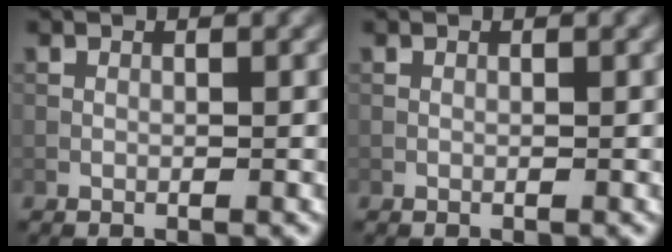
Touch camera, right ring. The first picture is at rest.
{"total": 0.0}